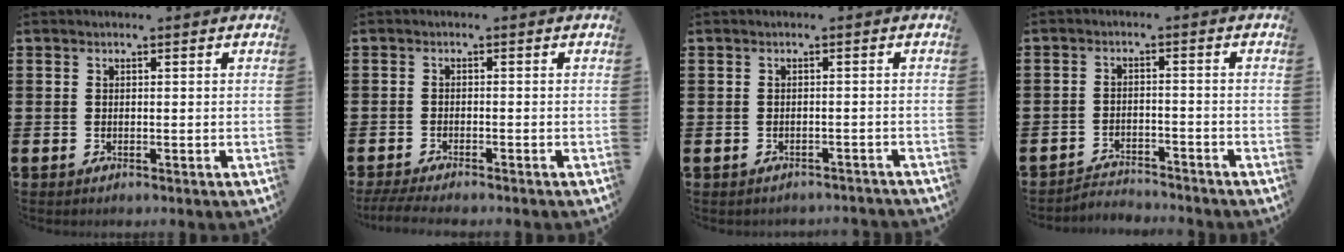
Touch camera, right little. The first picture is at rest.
{"total": 1.8, "force": [-1.6, 0.1, 0.9], "torque": [-0.014, 0.003, -0.030]}
{"total": 0.7, "force": [-0.7, 0.0, 0.1], "torque": [-0.004, 0.001, -0.015]}
{"total": 2.6, "force": [-2.6, 0.2, -0.2], "torque": [-0.005, 0.002, -0.057]}